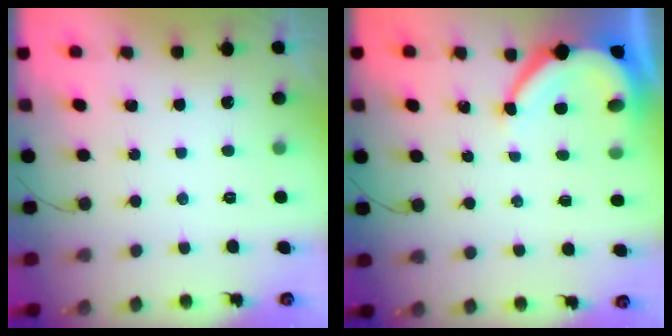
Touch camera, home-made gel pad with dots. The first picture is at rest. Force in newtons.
{"total": 7.4, "press": 7.4, "slide": 0.8}